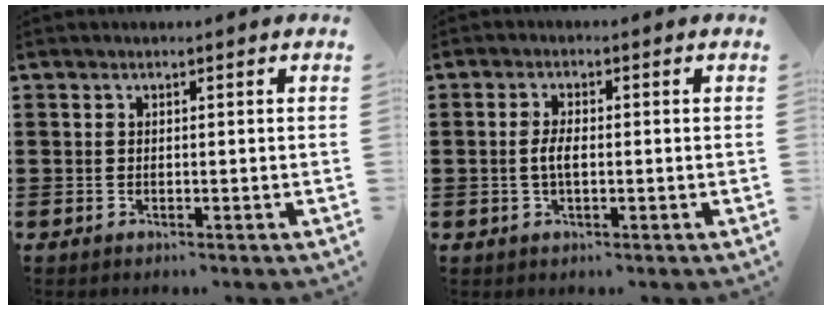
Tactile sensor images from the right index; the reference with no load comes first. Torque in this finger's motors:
{"motor_torque": [0.62, 0.39, 0.26, 0.09]}